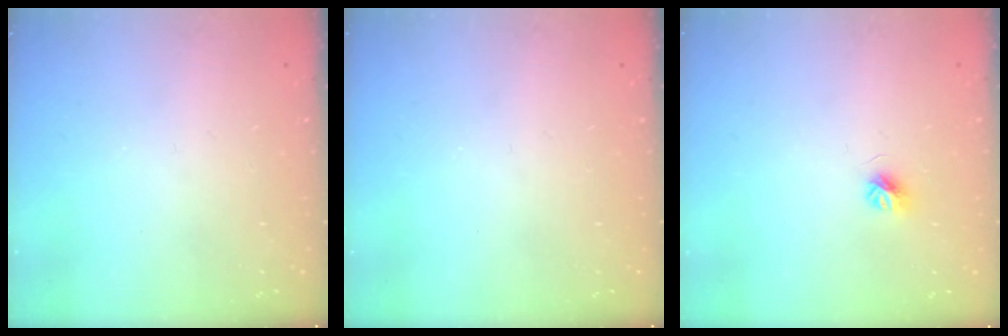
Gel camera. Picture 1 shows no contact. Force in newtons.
{"total": 0.0}
{"total": 4.8, "press": 4.7, "slide": 0.4}